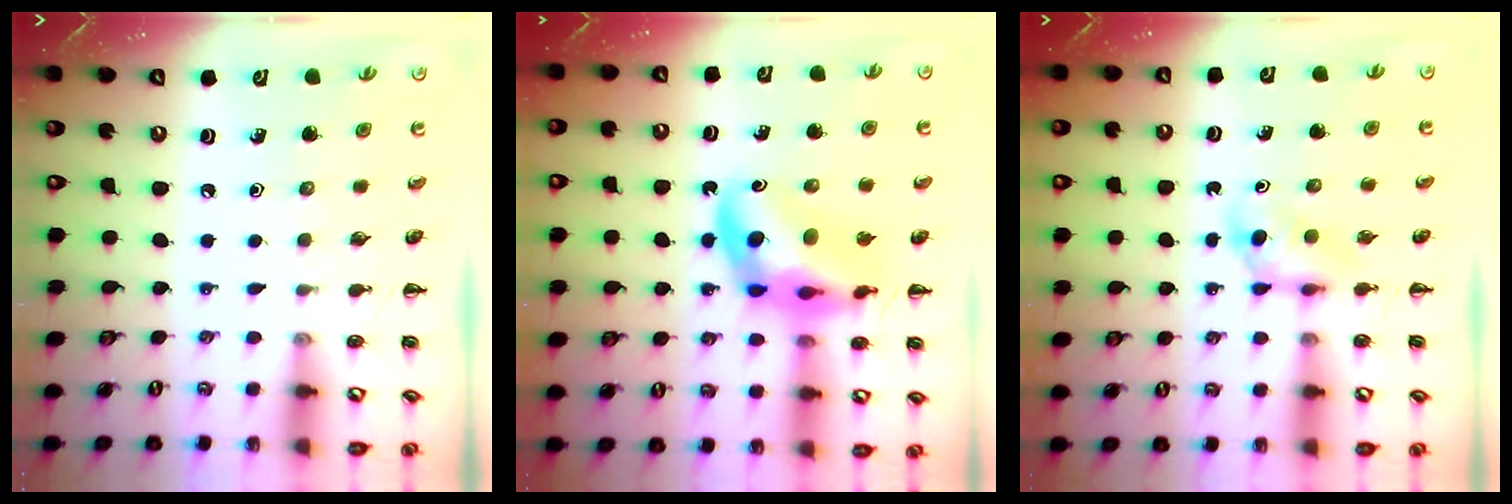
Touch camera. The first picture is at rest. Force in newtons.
{"total": 13.1, "press": 12.6, "slide": 3.5}
{"total": 3.5, "press": 3.2, "slide": 1.5}